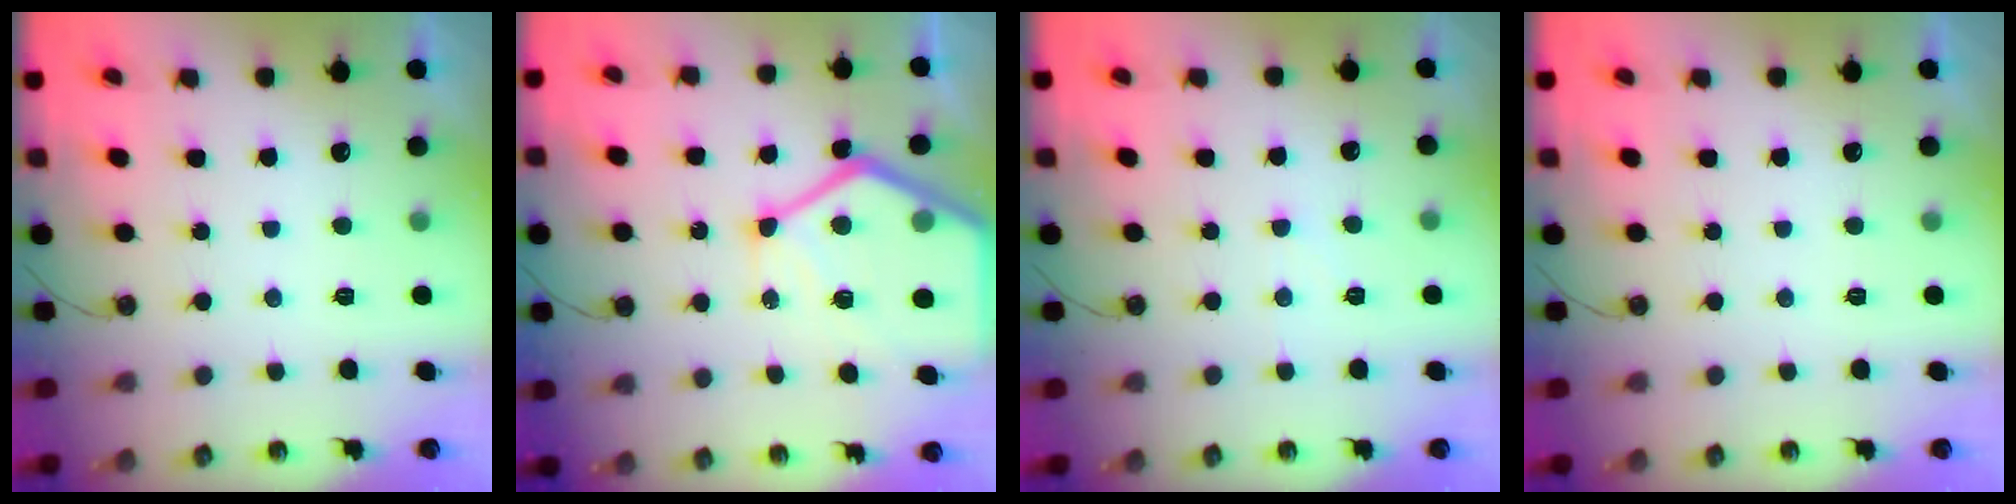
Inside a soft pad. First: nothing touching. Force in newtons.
{"total": 18.9, "press": 18.8, "slide": 1.9}
{"total": 2.4, "press": 2.4, "slide": 0.5}
{"total": 0.0}